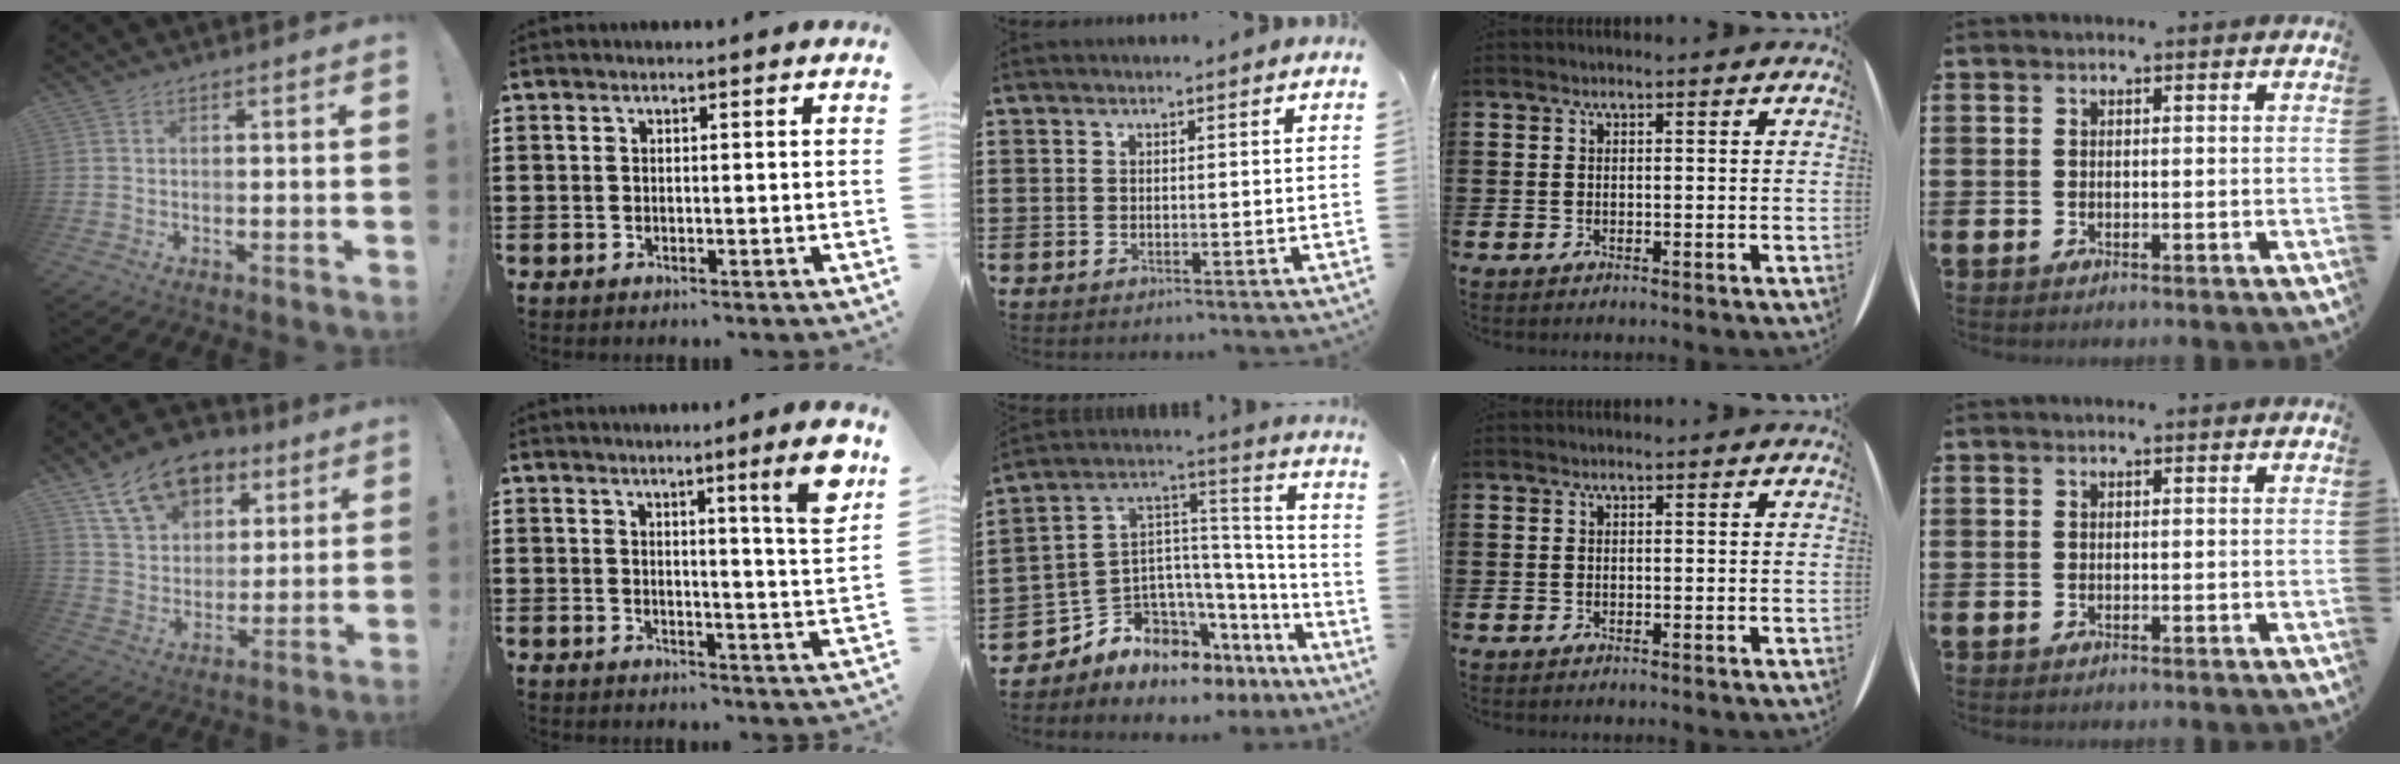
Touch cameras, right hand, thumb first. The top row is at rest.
{"thumb": {"total": 16.4, "force": [9.6, 10.8, 7.8], "torque": [-0.122, -0.048, 0.180]}, "index": {"total": 6.6, "force": [4.0, -1.1, 5.1], "torque": [-0.075, -0.027, 0.059]}, "middle": {"total": 6.5, "force": [-5.3, 3.8, 0.2], "torque": [-0.037, -0.022, -0.106]}}